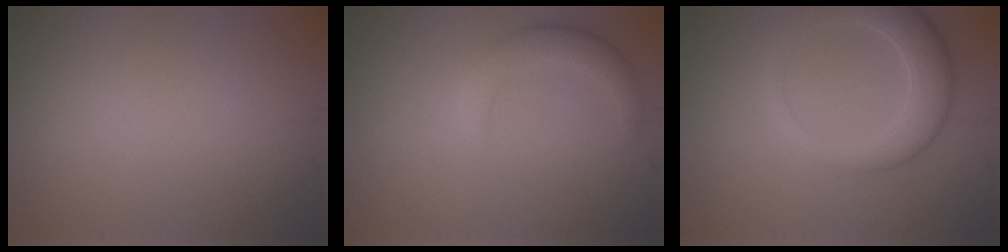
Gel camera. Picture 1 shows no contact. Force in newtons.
{"total": 2.8, "press": 2.8, "slide": 0.1}
{"total": 5.2, "press": 5.1, "slide": 0.4}